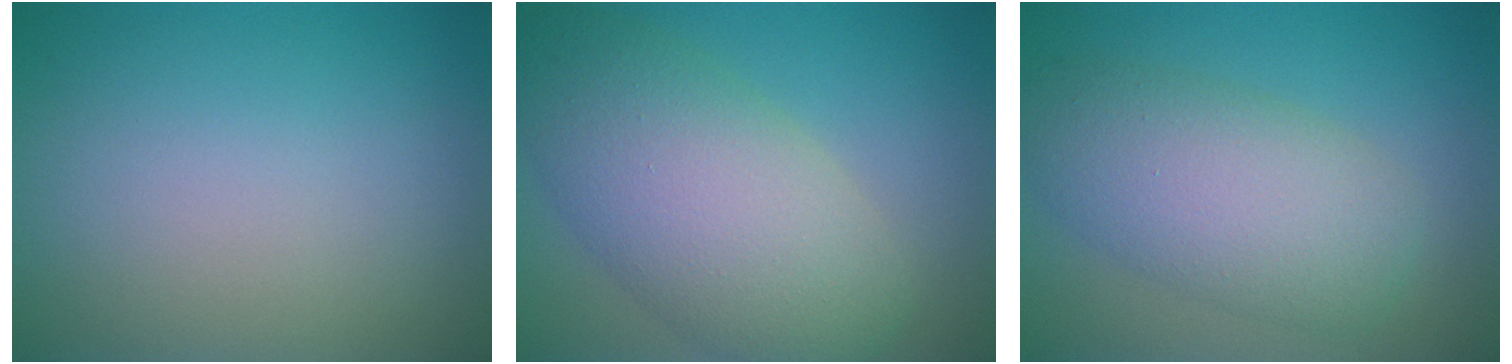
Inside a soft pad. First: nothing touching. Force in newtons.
{"total": 9.2, "press": 9.2, "slide": 0.5}
{"total": 6.4, "press": 6.4, "slide": 0.2}